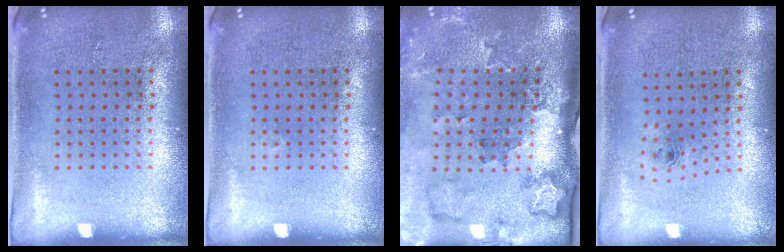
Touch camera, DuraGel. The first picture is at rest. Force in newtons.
{"total": 0.0}
{"total": 2.2, "press": 2.0, "slide": 1.0}
{"total": 0.8, "press": 0.4, "slide": 0.7}